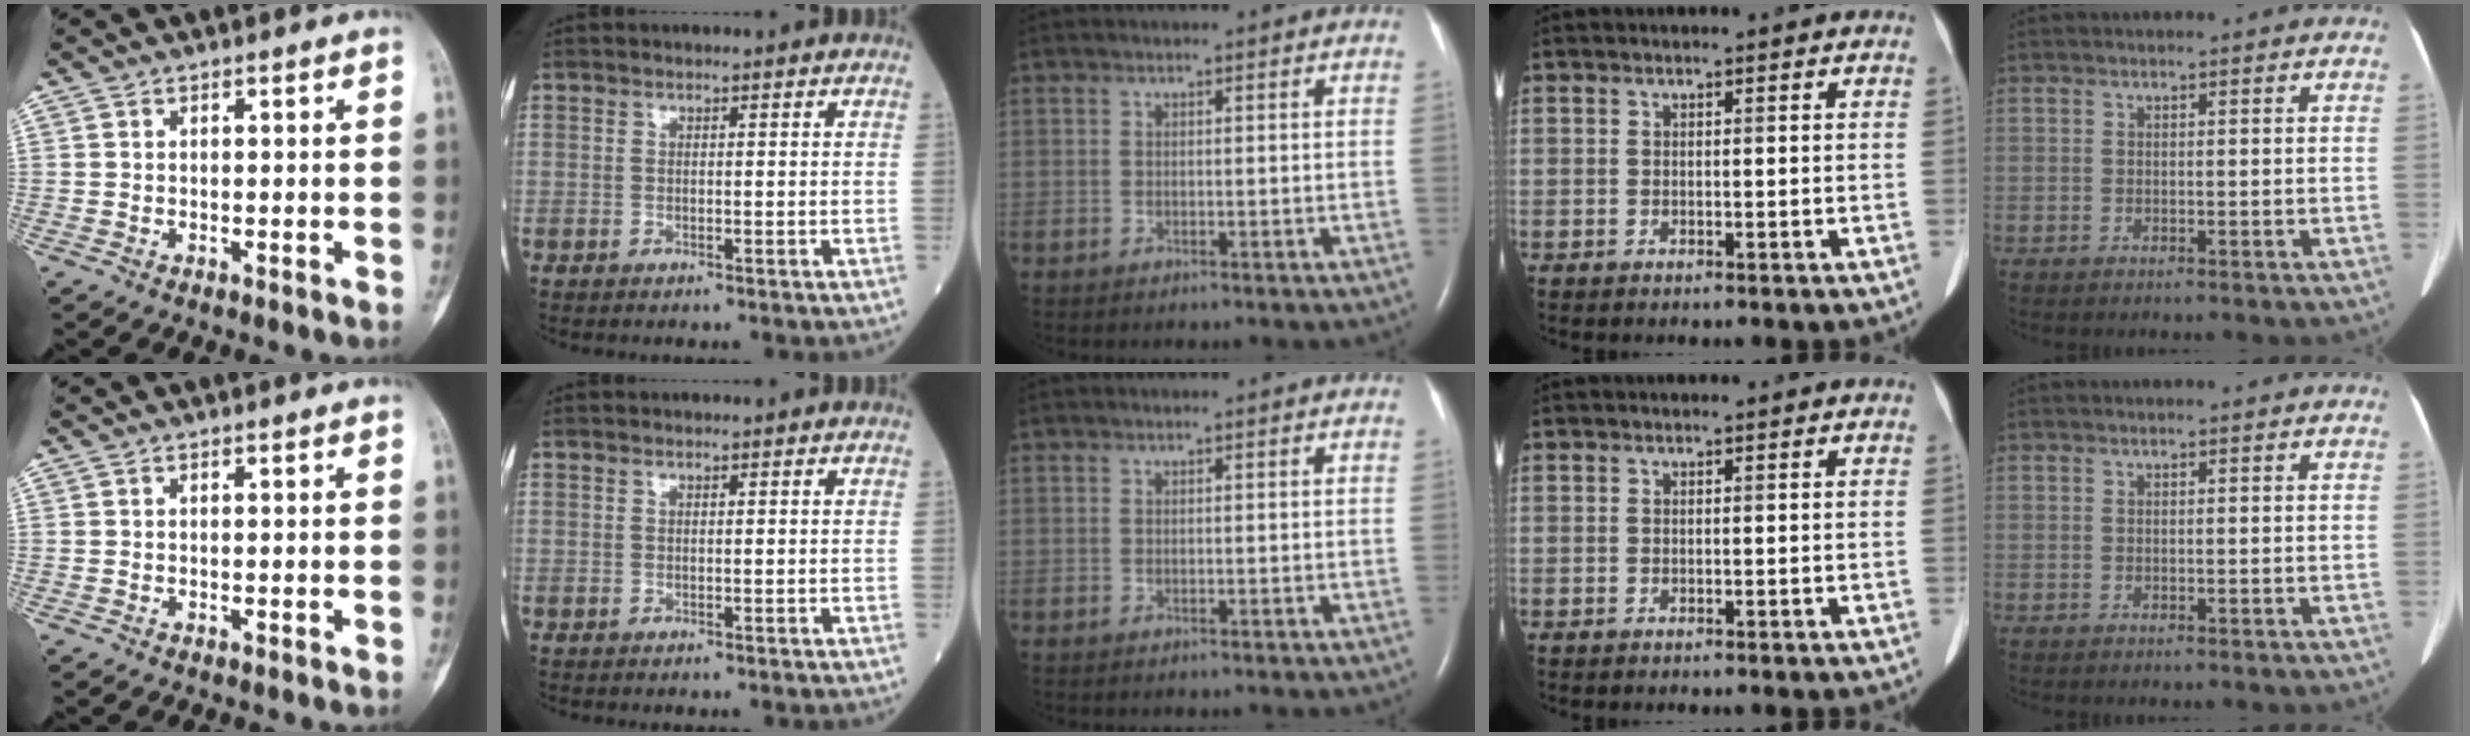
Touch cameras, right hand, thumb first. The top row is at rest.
{}